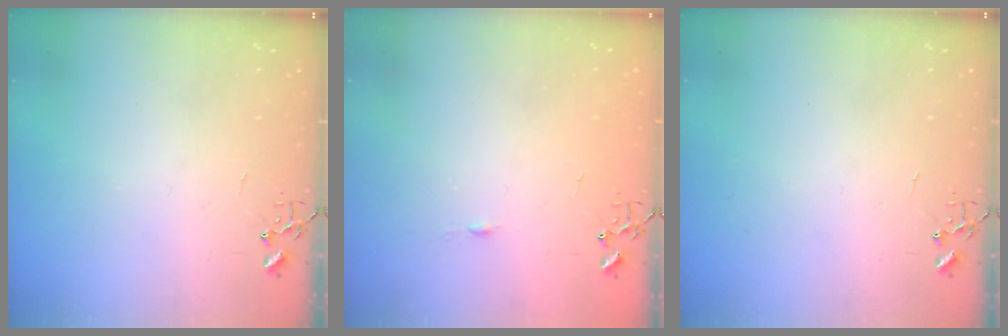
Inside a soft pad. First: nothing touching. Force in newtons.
{"total": 3.3, "press": 3.3, "slide": 0.4}
{"total": 0.0}